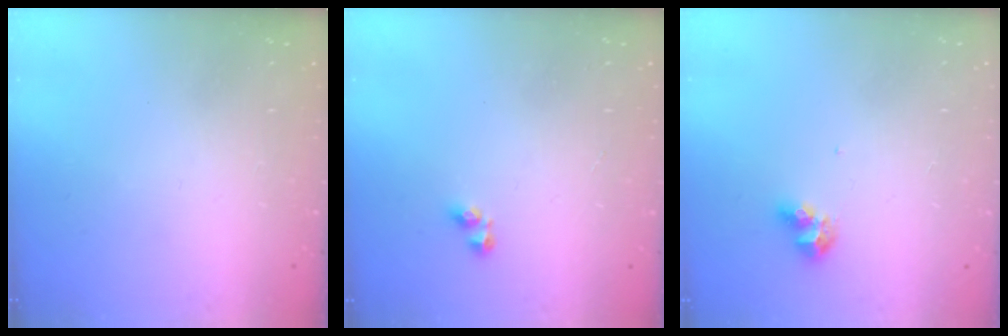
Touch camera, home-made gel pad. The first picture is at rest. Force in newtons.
{"total": 2.5, "press": 2.5, "slide": 0.1}
{"total": 7.9, "press": 7.9, "slide": 0.6}